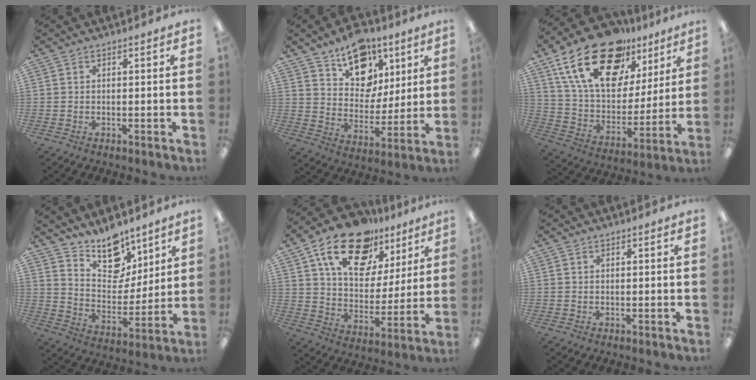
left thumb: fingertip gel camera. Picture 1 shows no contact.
{"total": 15.9, "force": [9.9, 10.6, 6.5], "torque": [-0.090, -0.056, 0.182]}
{"total": 24.8, "force": [15.4, 13.2, 14.3], "torque": [-0.260, -0.077, 0.273]}
{"total": 14.2, "force": [11.2, 7.3, 4.8], "torque": [-0.072, -0.077, 0.209]}
{"total": 20.3, "force": [13.1, 11.2, 10.7], "torque": [-0.180, -0.065, 0.231]}
{"total": 0.0}